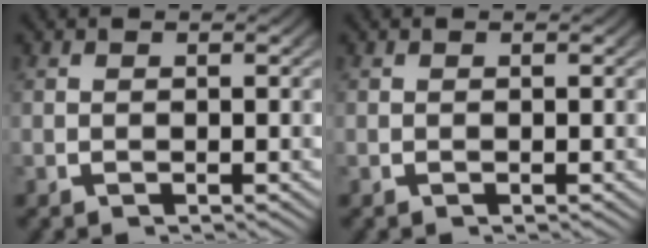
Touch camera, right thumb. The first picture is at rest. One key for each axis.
{"total": 0.0}